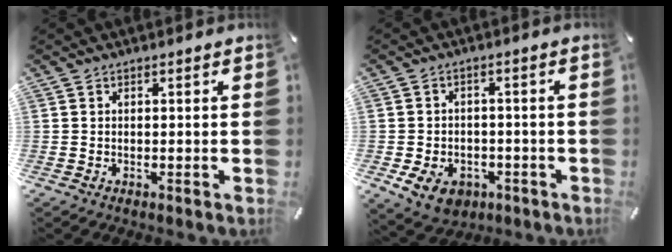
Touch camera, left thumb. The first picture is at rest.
{"total": 7.5, "force": [-3.1, 5.9, 3.5], "torque": [-0.072, 0.018, -0.057]}